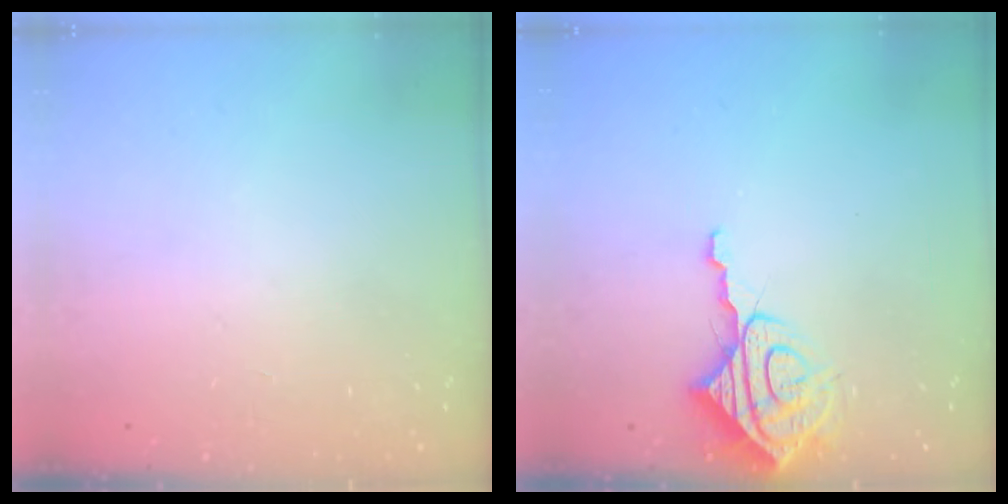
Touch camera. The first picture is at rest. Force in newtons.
{"total": 9.5, "press": 9.5, "slide": 0.8}